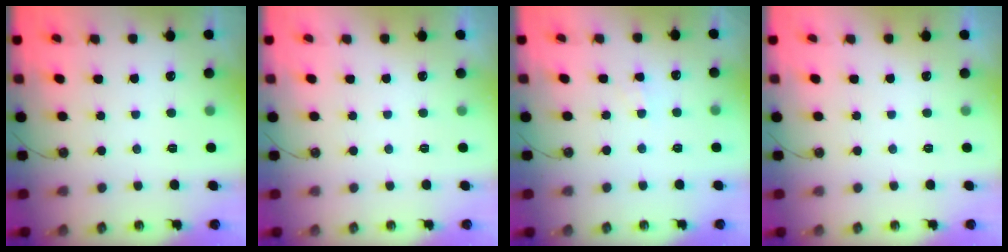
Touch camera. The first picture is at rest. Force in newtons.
{"total": 0.0}
{"total": 3.0, "press": 2.9, "slide": 0.5}
{"total": 0.0}